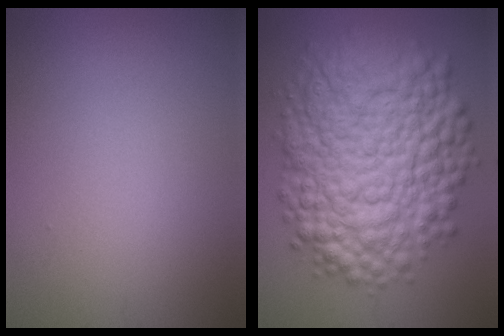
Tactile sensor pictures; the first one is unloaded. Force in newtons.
{"total": 13.2, "press": 13.2, "slide": 0.2}